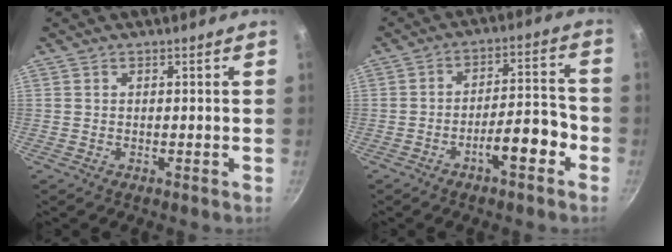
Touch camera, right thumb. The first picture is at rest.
{"total": 8.9, "force": [-4.3, 2.9, 7.2], "torque": [-0.091, 0.049, -0.066]}